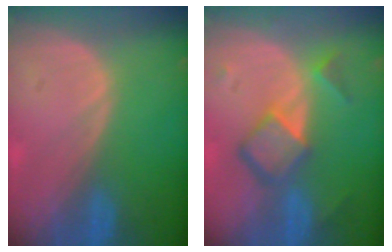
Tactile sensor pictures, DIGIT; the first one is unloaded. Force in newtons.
{"total": 6.9, "press": 5.9, "slide": 3.6}